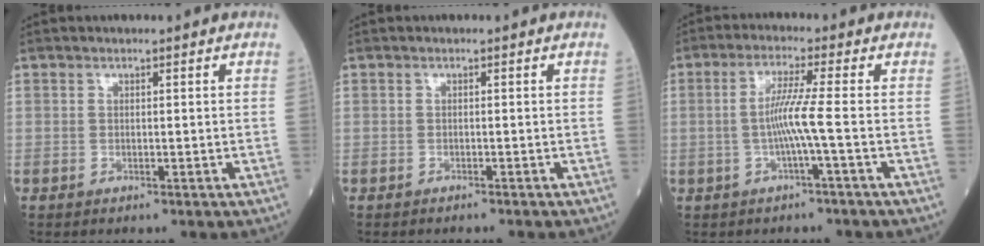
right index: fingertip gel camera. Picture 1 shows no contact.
{"total": 1.5, "force": [-1.3, -0.1, 0.7], "torque": [-0.011, 0.001, -0.014]}
{"total": 5.1, "force": [-1.0, -1.3, 4.9], "torque": [-0.101, 0.003, -0.016]}